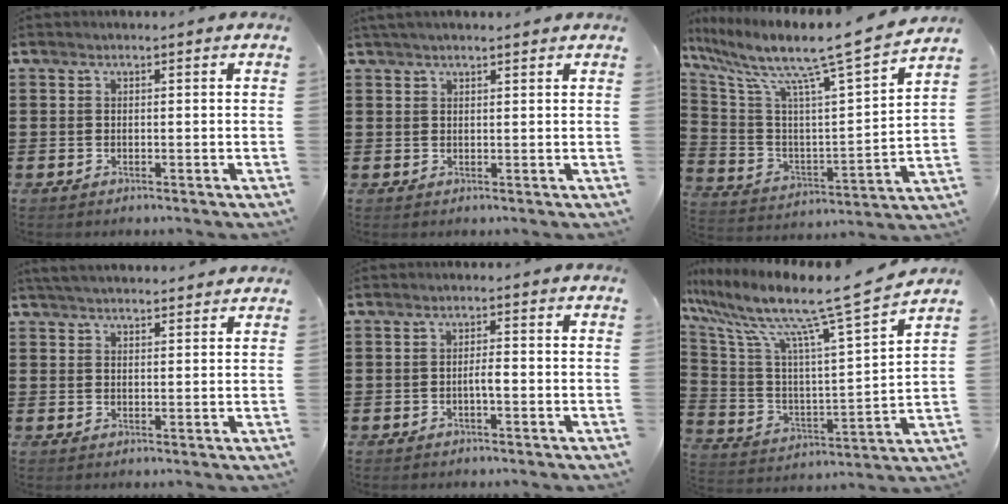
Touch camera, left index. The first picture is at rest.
{"total": 1.6, "force": [1.4, 0.1, 0.6], "torque": [-0.015, 0.002, 0.028]}
{"total": 10.7, "force": [8.7, 0.3, 6.2], "torque": [-0.147, -0.071, 0.132]}
{"total": 3.2, "force": [3.1, 0.0, 0.4], "torque": [-0.016, -0.004, 0.060]}
{"total": 2.0, "force": [-0.7, 0.2, 1.8], "torque": [-0.035, 0.002, -0.013]}
{"total": 12.6, "force": [9.9, 0.2, 7.9], "torque": [-0.179, -0.071, 0.153]}